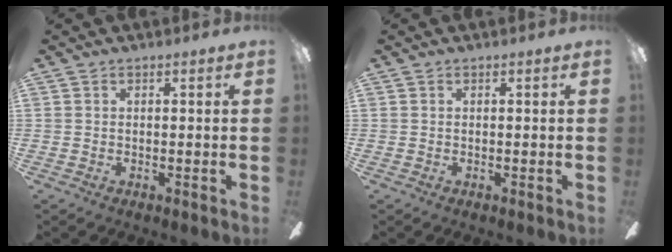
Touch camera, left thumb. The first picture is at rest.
{"total": 0.0}